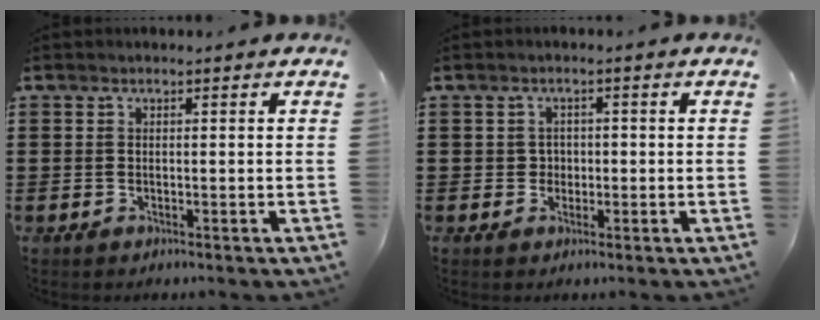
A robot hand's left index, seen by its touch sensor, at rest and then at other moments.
{"total": 1.8, "force": [-0.2, 1.6, 0.7], "torque": [-0.018, 0.006, -0.007]}